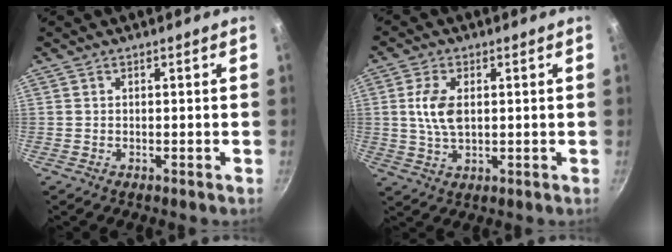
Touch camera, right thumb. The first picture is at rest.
{"total": 7.0, "force": [1.0, 3.9, 5.7], "torque": [-0.109, 0.001, 0.019]}